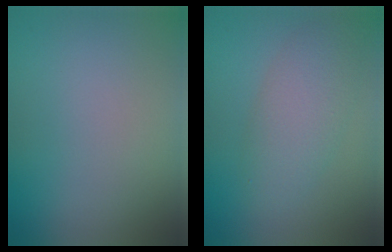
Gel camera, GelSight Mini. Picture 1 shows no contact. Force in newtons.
{"total": 4.2, "press": 4.2, "slide": 0.2}